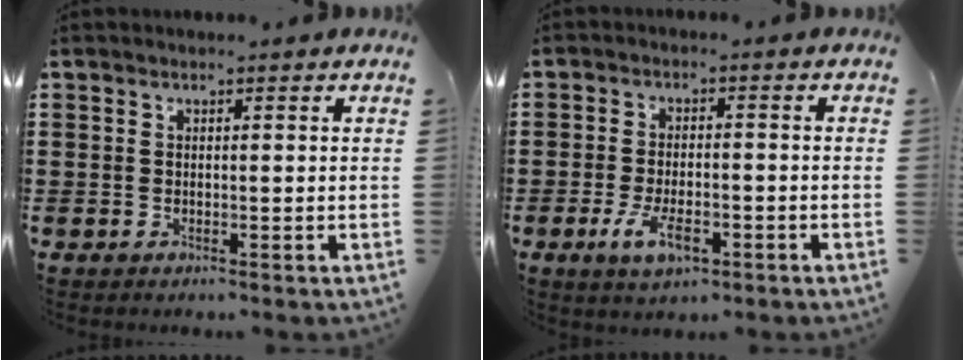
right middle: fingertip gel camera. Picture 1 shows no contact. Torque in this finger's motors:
{"motor_torque": [2.14, 0.00, 0.71, 0.21]}